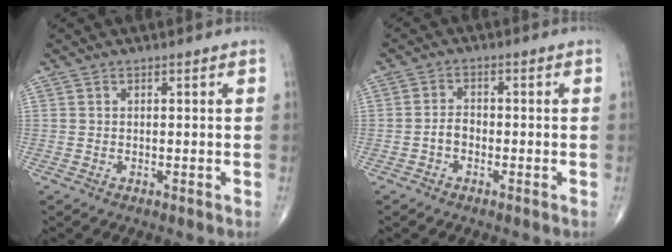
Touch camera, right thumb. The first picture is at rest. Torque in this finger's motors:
{"motor_torque": [-0.24, -0.40, 0.29, -0.10, -0.01]}